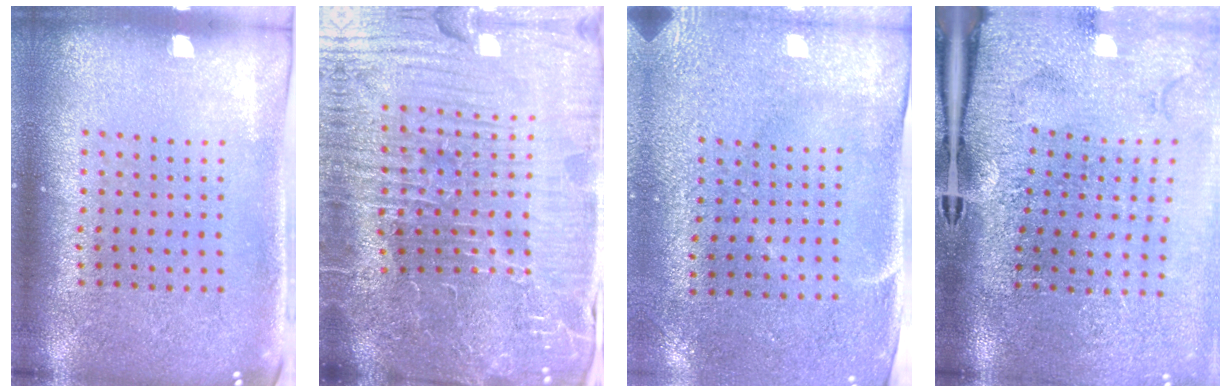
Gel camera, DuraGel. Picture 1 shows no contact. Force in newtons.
{"total": 6.3, "press": 5.9, "slide": 2.4}
{"total": 2.9, "press": 2.4, "slide": 1.6}
{"total": 4.5, "press": 3.5, "slide": 2.9}